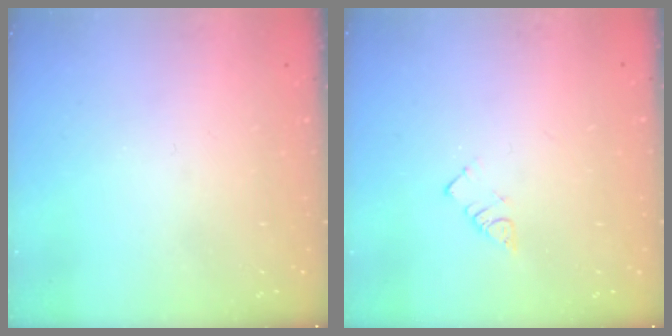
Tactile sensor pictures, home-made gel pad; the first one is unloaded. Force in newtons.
{"total": 2.8, "press": 2.8, "slide": 0.2}